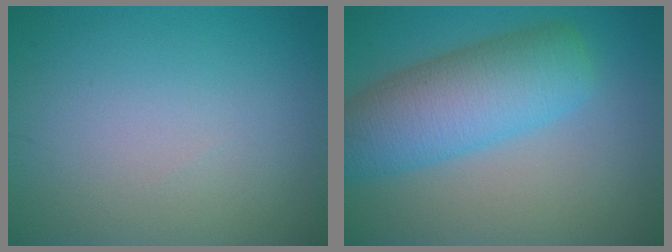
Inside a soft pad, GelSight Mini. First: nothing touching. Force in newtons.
{"total": 7.8, "press": 7.8, "slide": 0.2}